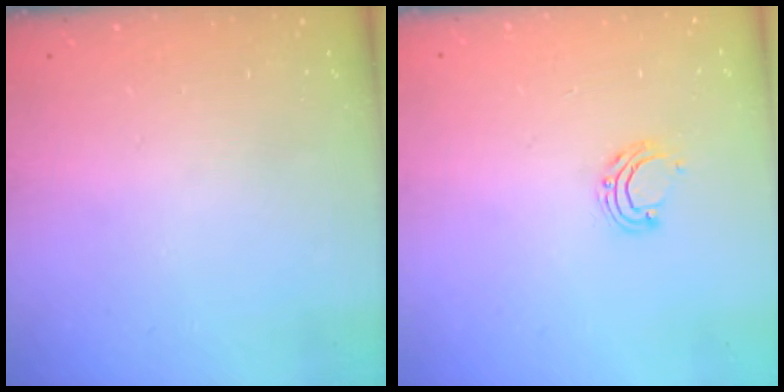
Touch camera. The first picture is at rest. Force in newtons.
{"total": 6.6, "press": 6.6, "slide": 0.7}